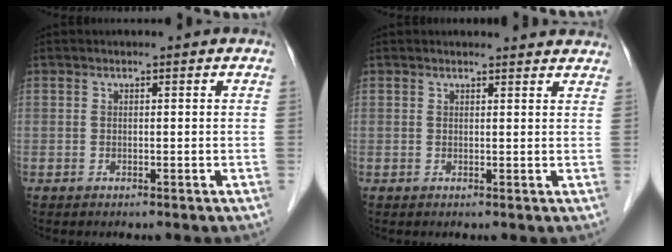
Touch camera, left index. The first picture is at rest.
{"total": 5.4, "force": [5.3, 0.8, 1.0], "torque": [-0.006, 0.007, 0.045]}